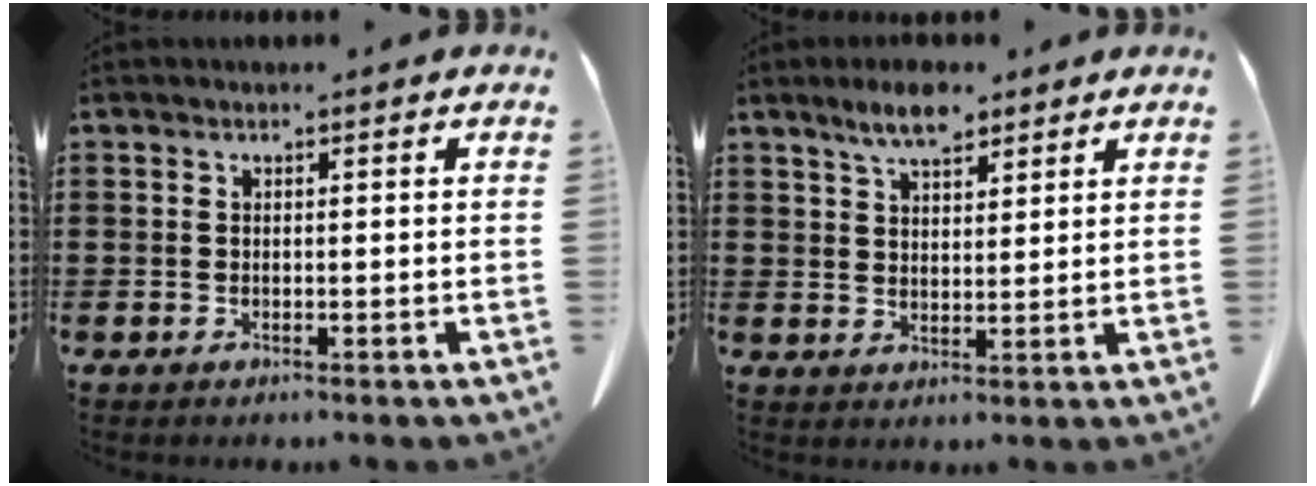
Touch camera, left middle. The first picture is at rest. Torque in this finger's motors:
{"motor_torque": [0.80, 0.77, 0.11, 0.06]}